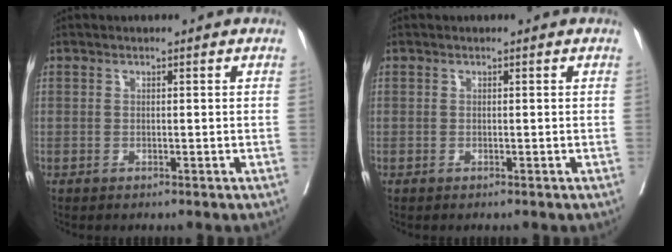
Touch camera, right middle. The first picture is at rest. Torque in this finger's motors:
{"motor_torque": [0.05, -0.23, -0.02, -0.01]}